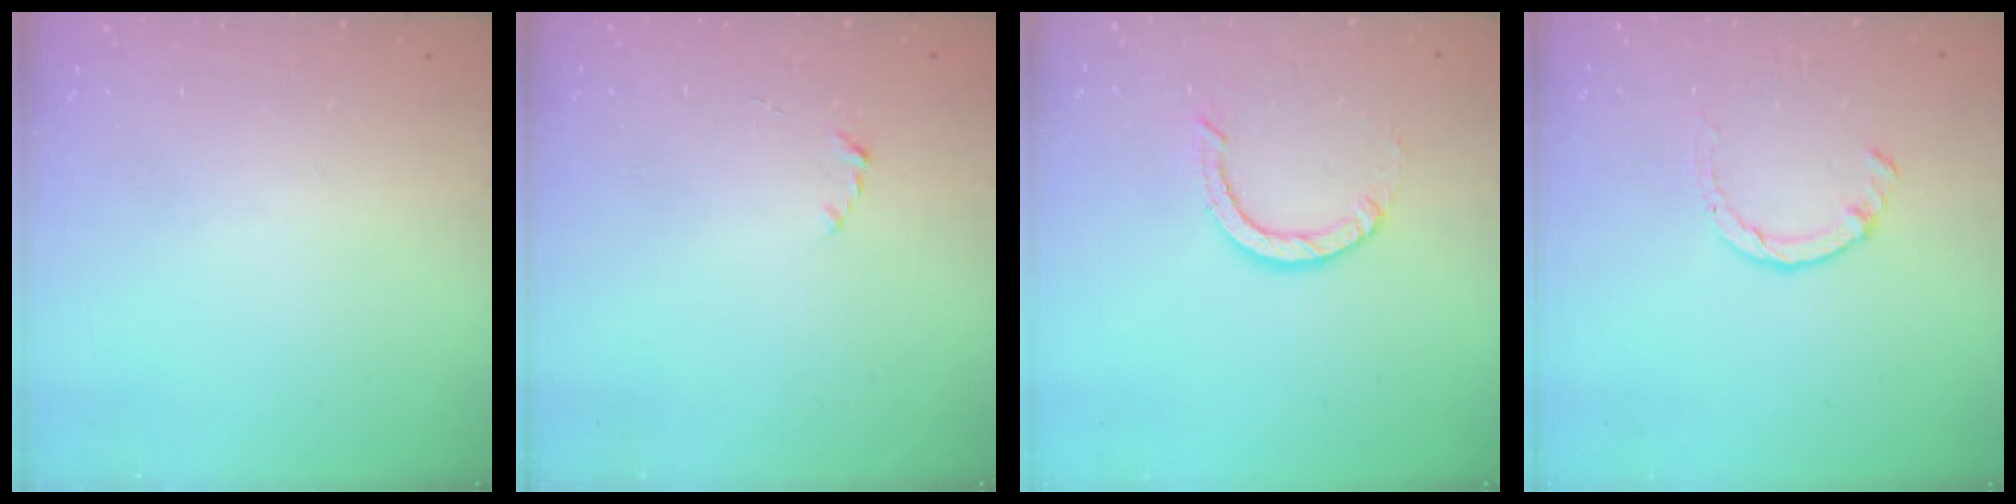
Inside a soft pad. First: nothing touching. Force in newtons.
{"total": 2.2, "press": 2.1, "slide": 0.3}
{"total": 3.9, "press": 3.8, "slide": 0.4}
{"total": 1.4, "press": 1.3, "slide": 0.3}